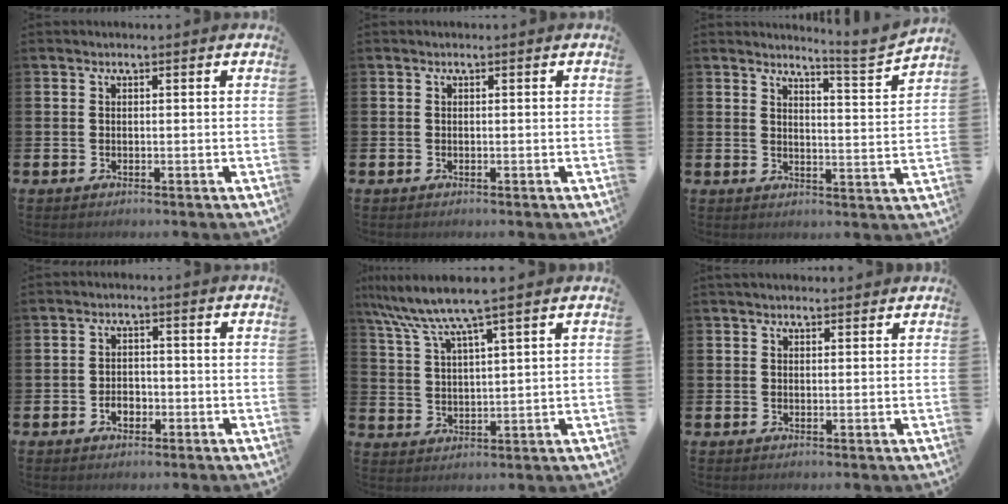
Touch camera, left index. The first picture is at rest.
{"total": 0.0}
{"total": 3.8, "force": [3.5, -0.8, 1.2], "torque": [-0.022, -0.038, 0.052]}
{"total": 2.3, "force": [-0.9, 1.6, 1.2], "torque": [-0.015, -0.001, -0.022]}
{"total": 7.7, "force": [6.4, 0.1, 4.3], "torque": [-0.103, -0.022, 0.111]}
{"total": 1.6, "force": [1.4, 0.5, 0.4], "torque": [0.000, 0.000, 0.024]}